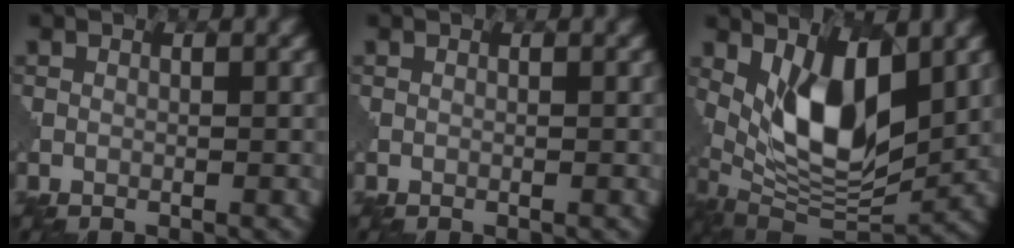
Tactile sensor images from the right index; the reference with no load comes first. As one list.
[{"total": 0.0}, {"total": 9.6, "force": [2.7, 4.5, 8.0], "torque": [-0.143, -0.019, 0.051]}]